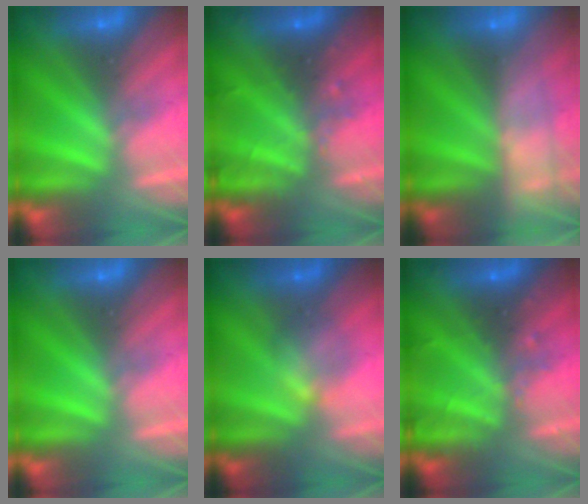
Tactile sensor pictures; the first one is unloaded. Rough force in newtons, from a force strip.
{"total": 2.4}
{"total": 5.7}
{"total": 0.0}
{"total": 2.0}
{"total": 2.4}